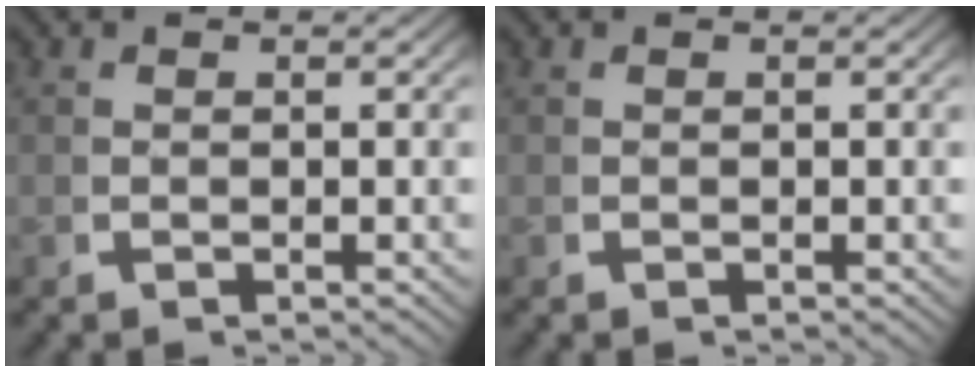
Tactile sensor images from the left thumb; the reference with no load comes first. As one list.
[{"total": 0.0}]